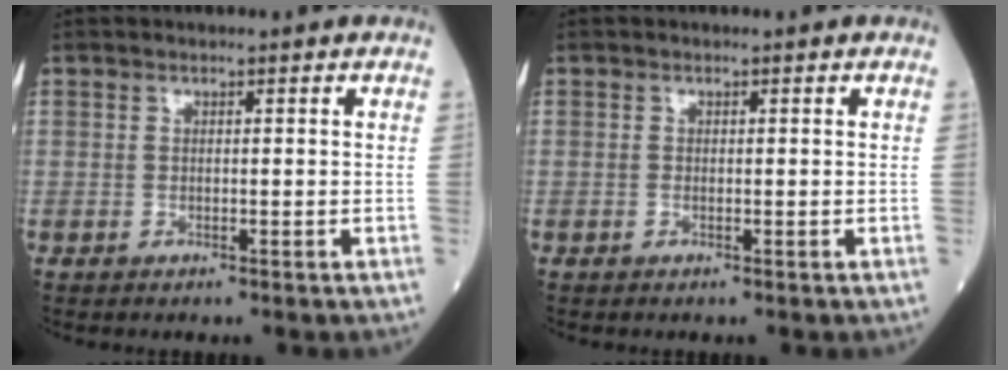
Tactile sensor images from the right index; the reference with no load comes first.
{"total": 0.0}